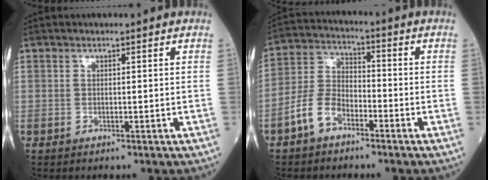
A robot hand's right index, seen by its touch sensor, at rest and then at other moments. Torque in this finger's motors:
{"motor_torque": [0.76, -0.52, 0.23, 0.04]}